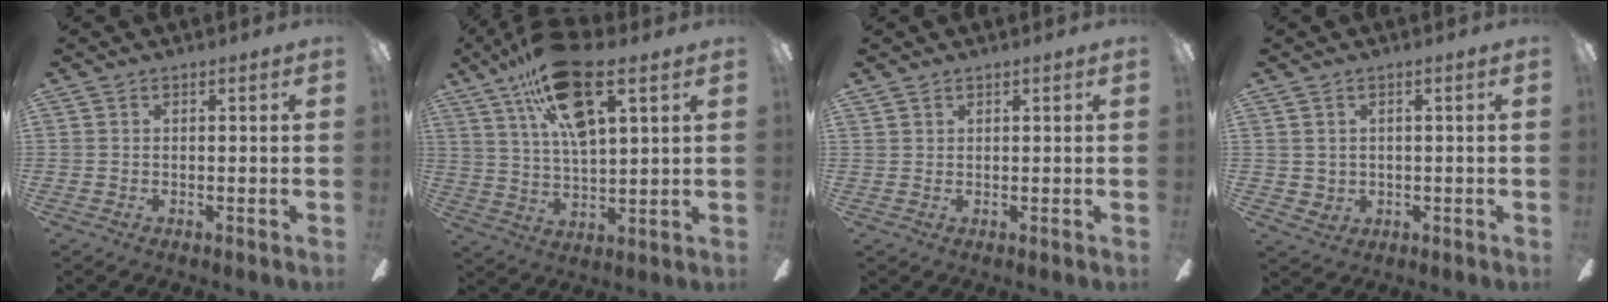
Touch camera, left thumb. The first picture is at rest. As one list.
[{"total": 17.7, "force": [9.9, 6.3, 13.2], "torque": [-0.240, -0.035, 0.167]}, {"total": 1.0, "force": [0.8, 0.6, 0.1], "torque": [-0.002, 0.001, 0.015]}, {"total": 2.7, "force": [1.4, 2.3, 0.1], "torque": [-0.010, -0.001, 0.025]}]